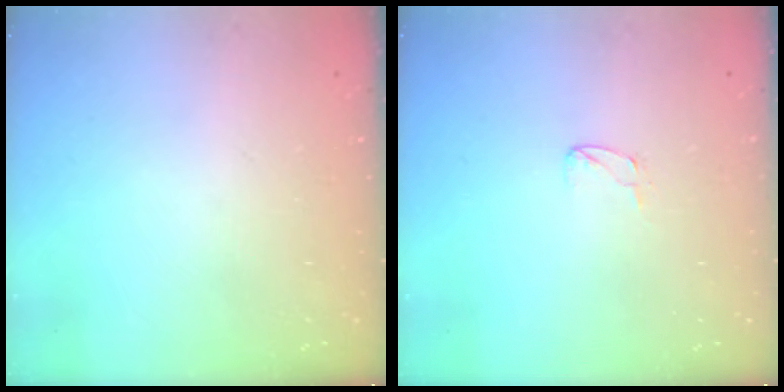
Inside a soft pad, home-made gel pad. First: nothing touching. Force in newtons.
{"total": 4.1, "press": 4.0, "slide": 0.3}